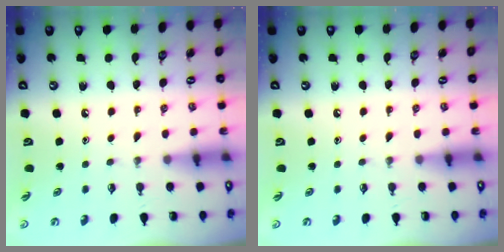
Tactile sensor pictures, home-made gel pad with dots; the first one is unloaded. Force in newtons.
{"total": 0.0}